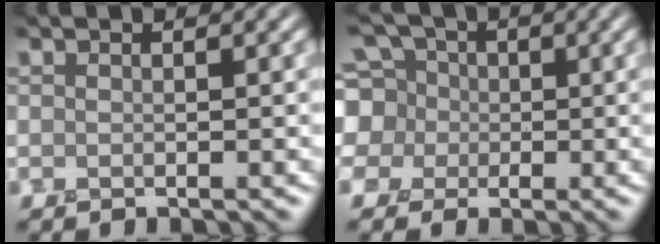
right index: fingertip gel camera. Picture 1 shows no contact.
{"total": 8.1, "force": [1.7, 7.5, 2.7], "torque": [-0.071, 0.040, 0.000]}